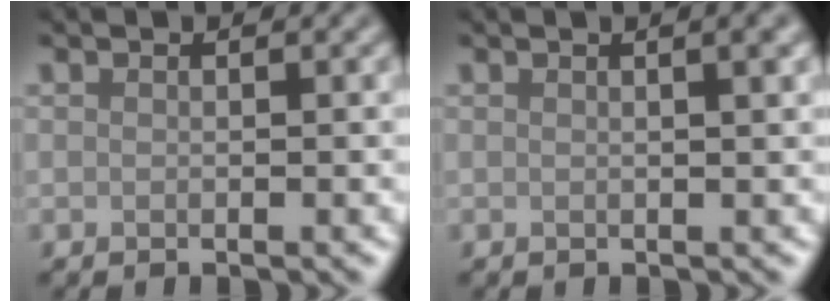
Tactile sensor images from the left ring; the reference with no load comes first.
{"total": 3.4, "force": [1.2, 1.3, 2.9], "torque": [-0.015, 0.010, -0.002]}